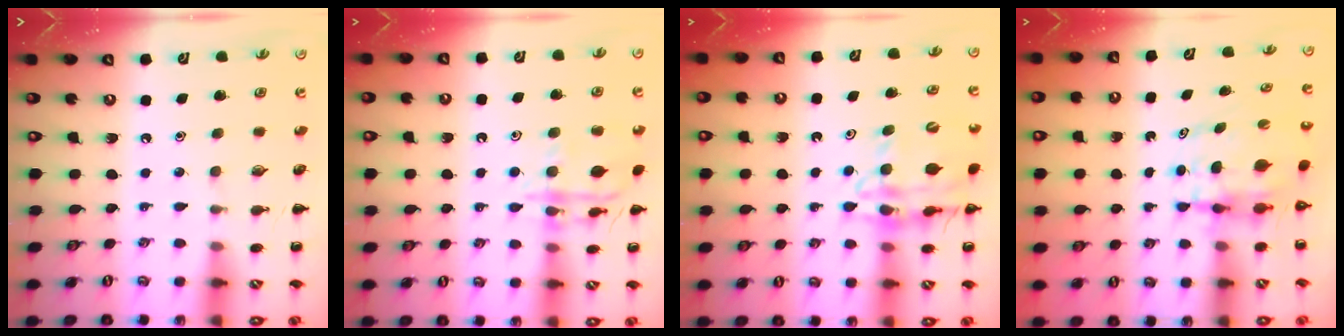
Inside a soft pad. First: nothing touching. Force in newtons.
{"total": 13.7, "press": 13.7, "slide": 0.9}
{"total": 14.9, "press": 14.5, "slide": 3.1}
{"total": 5.4, "press": 5.3, "slide": 1.1}